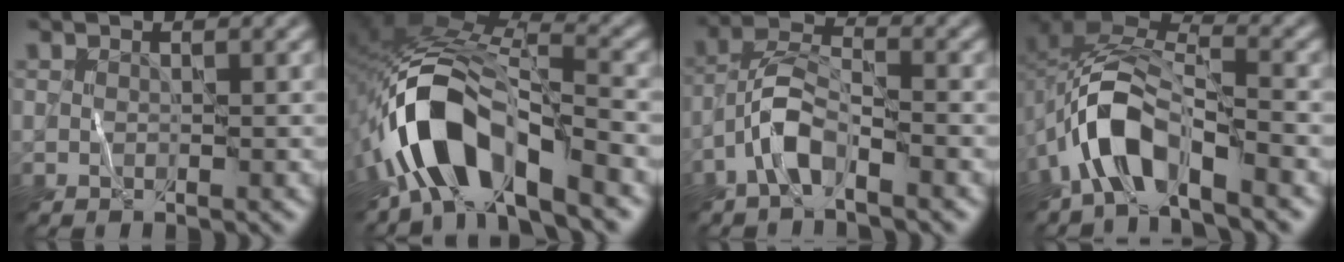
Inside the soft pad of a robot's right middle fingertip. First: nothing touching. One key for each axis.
{"total": 9.5, "fx": -5.3, "fy": 4.0, "fz": 6.7, "tx": -0.118, "ty": 0.011, "tz": -0.105}
{"total": 4.0, "fx": -2.4, "fy": 1.3, "fz": 3.0, "tx": -0.054, "ty": 0.013, "tz": -0.053}
{"total": 7.3, "fx": -3.7, "fy": 3.3, "fz": 5.4, "tx": -0.098, "ty": 0.007, "tz": -0.080}